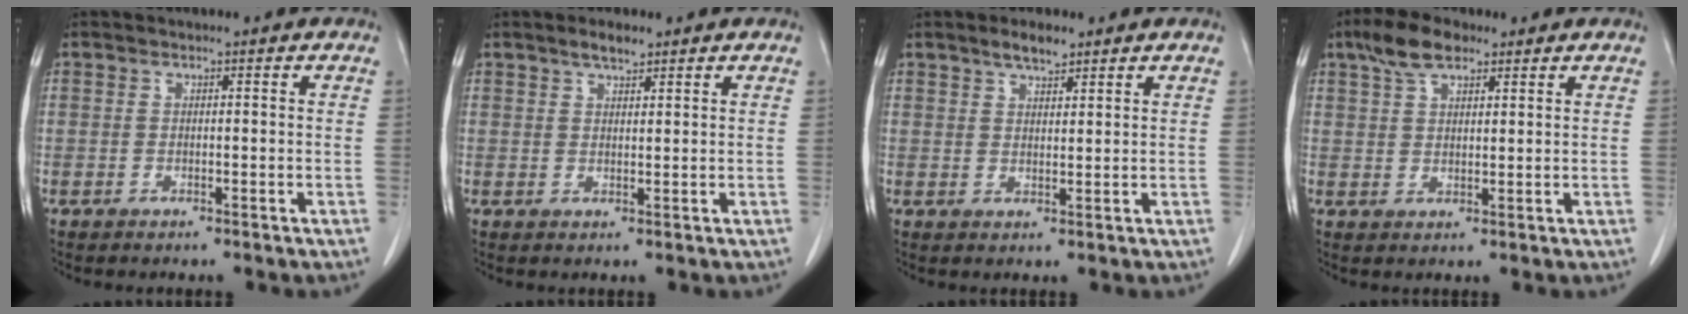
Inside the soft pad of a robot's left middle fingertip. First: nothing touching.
{"total": 2.7, "force": [2.1, 0.7, 1.5], "torque": [-0.032, 0.004, 0.036]}
{"total": 3.3, "force": [2.6, 0.9, 1.8], "torque": [-0.036, 0.003, 0.044]}
{"total": 6.0, "force": [4.0, 2.5, 3.7], "torque": [-0.076, 0.015, 0.076]}